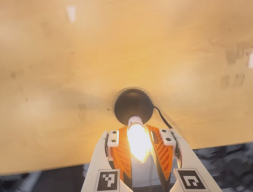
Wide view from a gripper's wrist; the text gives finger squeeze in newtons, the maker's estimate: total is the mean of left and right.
{"total": 14.7, "left": 15.0, "right": 14.5}